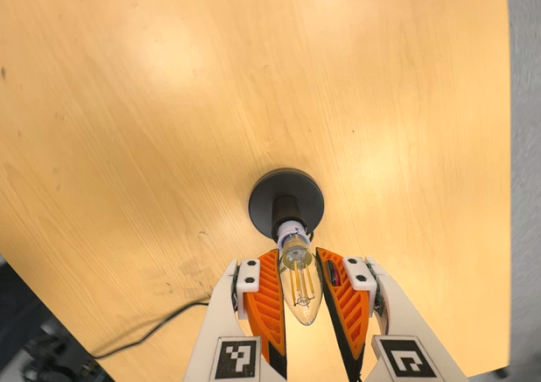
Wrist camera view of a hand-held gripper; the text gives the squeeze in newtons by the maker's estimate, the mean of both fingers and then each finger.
{"total": 9.2, "left": 8.9, "right": 9.6}